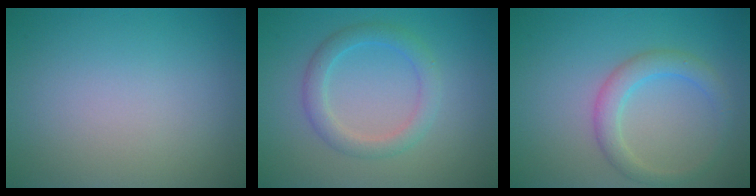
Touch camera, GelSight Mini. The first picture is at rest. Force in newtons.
{"total": 2.7, "press": 2.7, "slide": 0.1}
{"total": 2.8, "press": 2.8, "slide": 0.1}